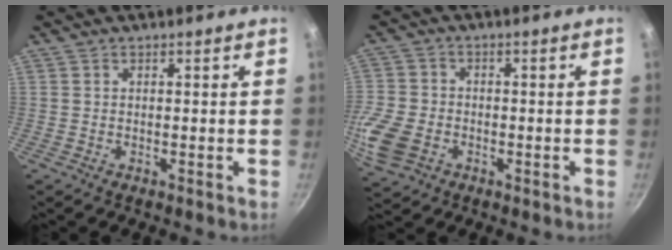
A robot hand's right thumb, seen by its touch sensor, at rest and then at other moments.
{"total": 11.6, "force": [-3.5, 8.9, 6.6], "torque": [-0.158, 0.016, -0.068]}